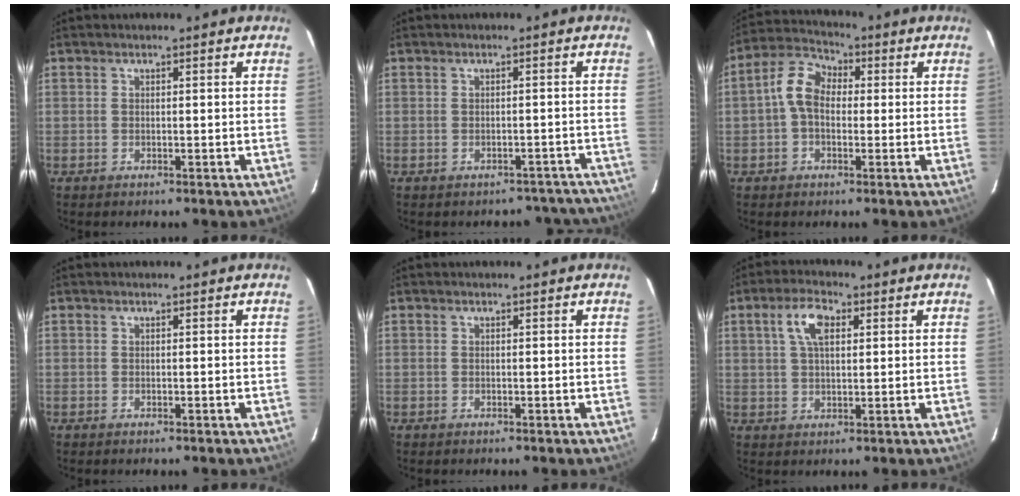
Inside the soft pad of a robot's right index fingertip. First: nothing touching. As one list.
[{"total": 9.3, "force": [-8.4, 4.0, 1.1], "torque": [0.005, 0.031, -0.071]}, {"total": 7.4, "force": [0.0, 5.3, 5.2], "torque": [-0.108, 0.028, -0.005]}, {"total": 0.0}, {"total": 0.0}, {"total": 6.2, "force": [2.2, 3.0, 5.0], "torque": [-0.093, 0.014, 0.041]}]